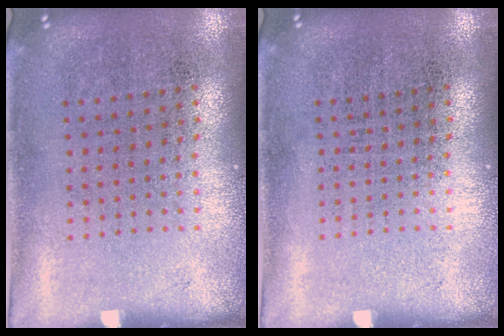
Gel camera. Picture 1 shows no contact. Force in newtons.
{"total": 0.0}